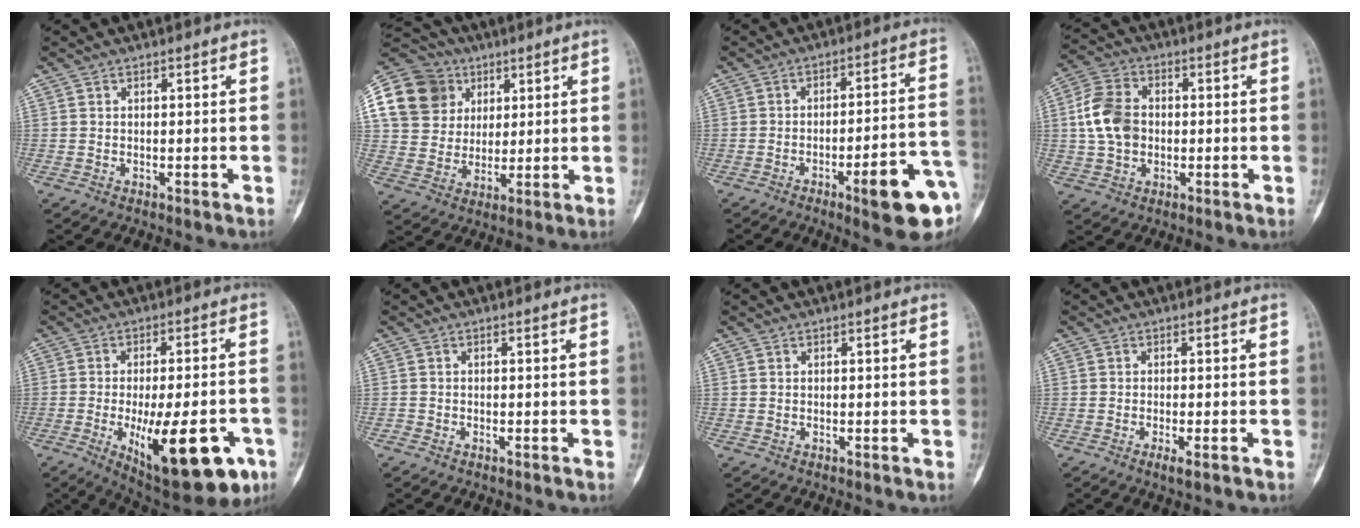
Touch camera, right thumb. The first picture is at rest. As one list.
[{"total": 17.8, "force": [6.0, 15.4, 6.7], "torque": [-0.116, 0.020, 0.114]}, {"total": 14.0, "force": [-6.0, 2.7, 12.4], "torque": [-0.140, 0.031, -0.074]}, {"total": 9.7, "force": [0.2, 7.6, 6.0], "torque": [-0.106, 0.015, -0.002]}, {"total": 20.8, "force": [-7.7, 7.6, 17.7], "torque": [-0.217, 0.006, -0.091]}, {"total": 0.6, "force": [-0.5, 0.2, 0.0], "torque": [0.001, 0.000, -0.013]}, {"total": 0.0}, {"total": 2.5, "force": [-1.4, 0.5, 2.1], "torque": [-0.032, -0.003, -0.023]}]